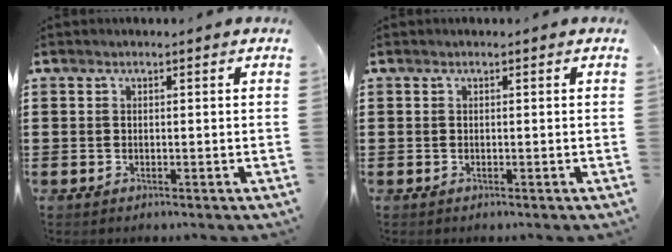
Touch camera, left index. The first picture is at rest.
{"total": 0.0}